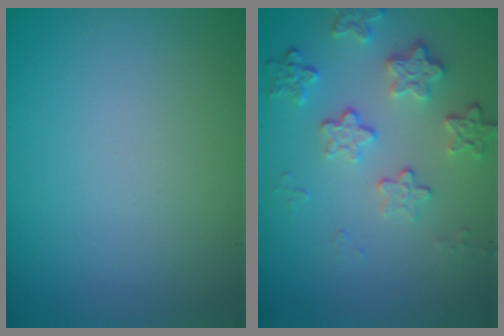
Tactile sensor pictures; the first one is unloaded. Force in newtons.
{"total": 4.3, "press": 3.1, "slide": 2.9}